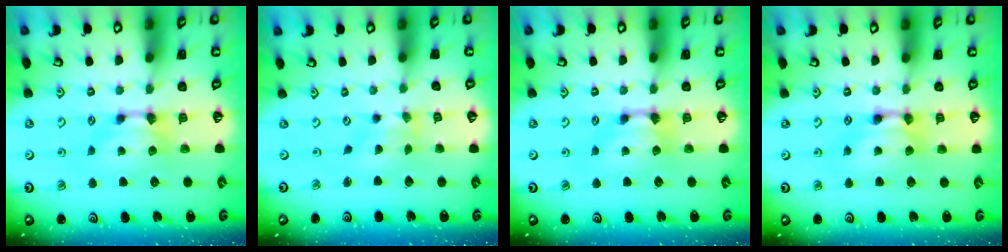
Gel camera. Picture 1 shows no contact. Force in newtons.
{"total": 1.6, "press": 1.0, "slide": 1.3}
{"total": 0.6, "press": 0.0, "slide": 0.6}
{"total": 2.1, "press": 2.1, "slide": 0.0}